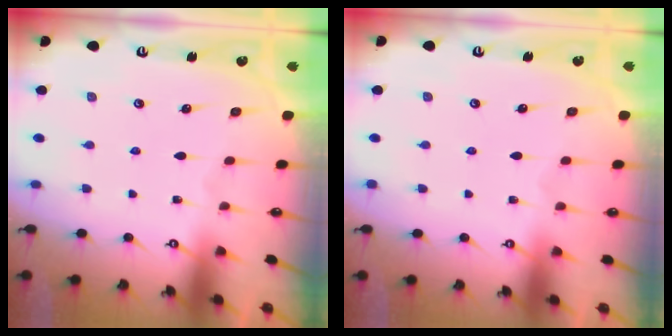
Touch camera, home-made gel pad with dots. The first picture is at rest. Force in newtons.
{"total": 3.8, "press": 3.8, "slide": 0.1}